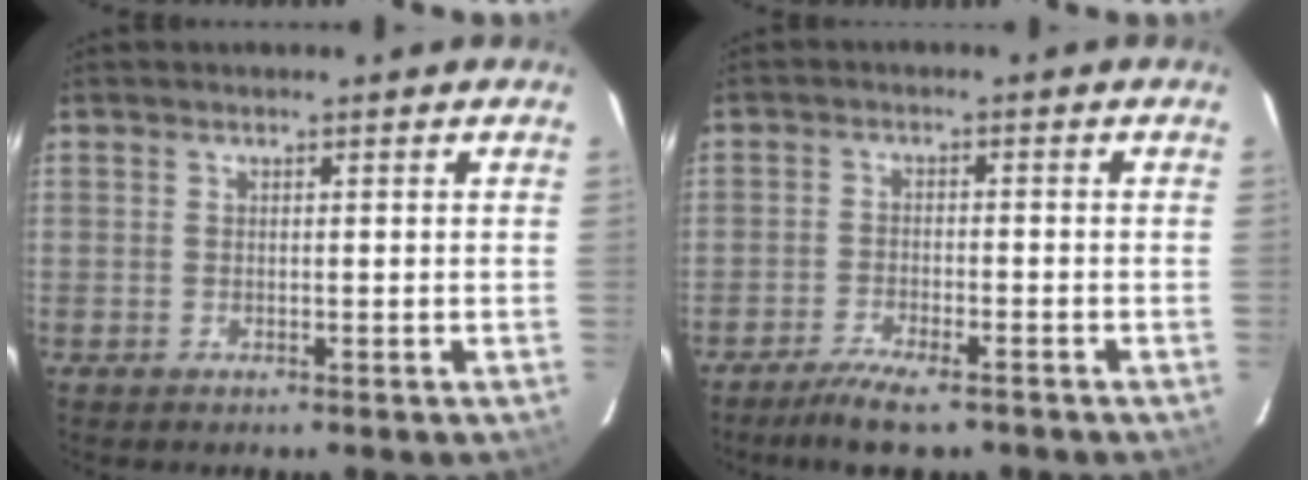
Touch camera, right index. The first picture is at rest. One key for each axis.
{"total": 6.9, "fx": -5.5, "fy": 1.6, "fz": 3.8, "tx": -0.092, "ty": -0.010, "tz": -0.098}